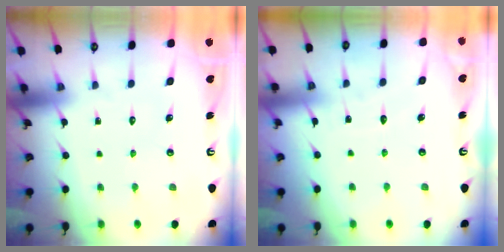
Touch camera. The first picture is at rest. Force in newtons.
{"total": 2.9, "press": 2.9, "slide": 0.3}